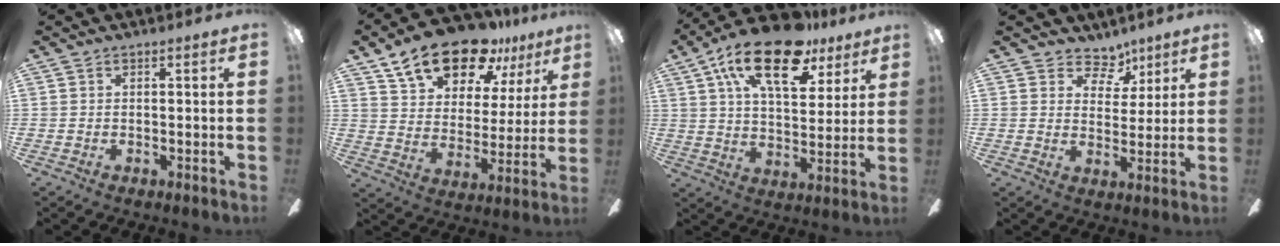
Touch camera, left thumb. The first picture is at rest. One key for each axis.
{"total": 19.1, "fx": 13.2, "fy": 9.3, "fz": 10.2, "tx": -0.172, "ty": -0.071, "tz": 0.230}
{"total": 20.4, "fx": 12.6, "fy": 8.9, "fz": 13.4, "tx": -0.230, "ty": -0.048, "tz": 0.212}
{"total": 7.5, "fx": 5.1, "fy": 5.0, "fz": 2.4, "tx": -0.029, "ty": -0.031, "tz": 0.093}